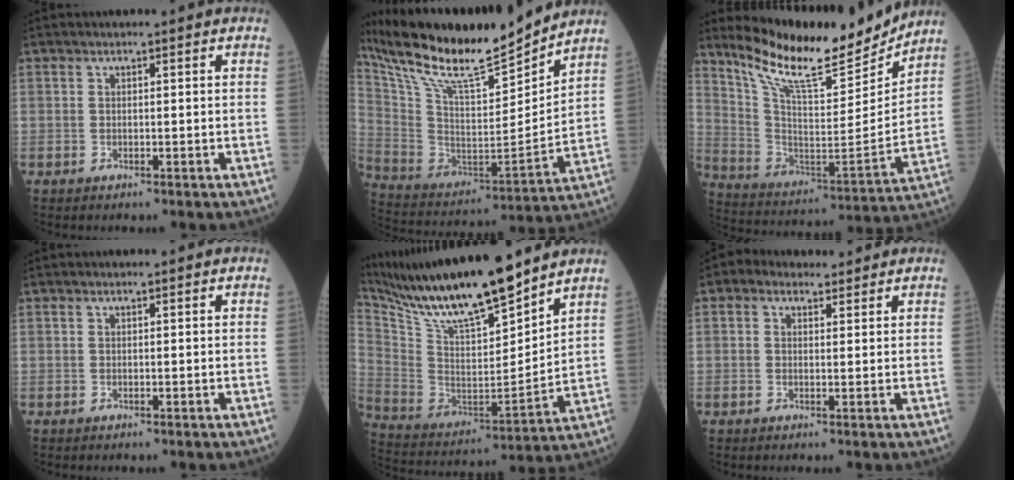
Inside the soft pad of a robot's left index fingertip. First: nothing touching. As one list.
[{"total": 22.3, "force": [19.1, 2.1, 11.3], "torque": [-0.214, -0.012, 0.333]}, {"total": 17.9, "force": [15.7, 2.9, 8.1], "torque": [-0.152, -0.039, 0.265]}, {"total": 0.0}, {"total": 19.9, "force": [16.8, 1.9, 10.6], "torque": [-0.206, -0.011, 0.308]}, {"total": 3.4, "force": [2.1, 2.3, 1.4], "torque": [-0.028, 0.023, 0.035]}]